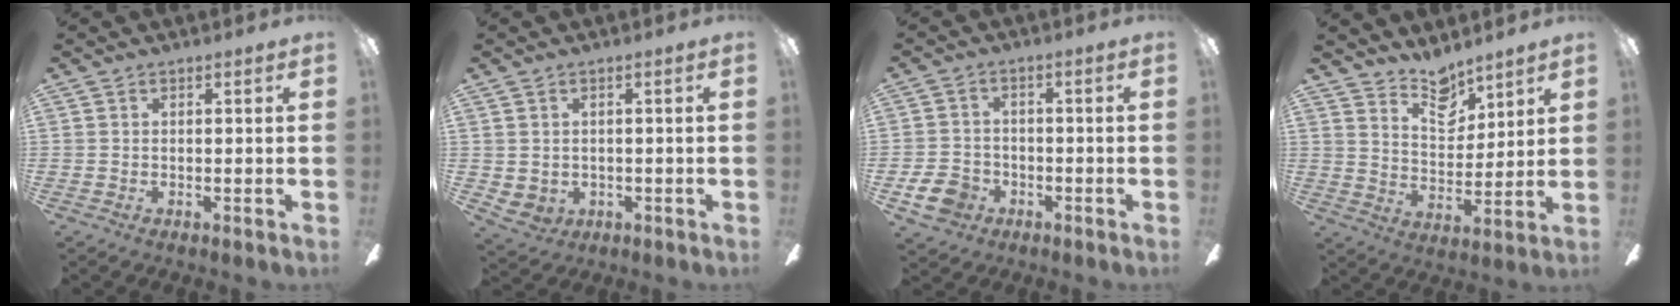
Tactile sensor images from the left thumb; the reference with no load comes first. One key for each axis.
{"total": 2.0, "fx": 1.3, "fy": 1.4, "fz": 0.1, "tx": -0.008, "ty": -0.009, "tz": 0.026}
{"total": 6.7, "fx": -3.2, "fy": 5.1, "fz": 3.0, "tx": -0.079, "ty": 0.018, "tz": -0.059}
{"total": 9.3, "fx": 8.0, "fy": 3.8, "fz": 2.9, "tx": -0.045, "ty": -0.050, "tz": 0.147}